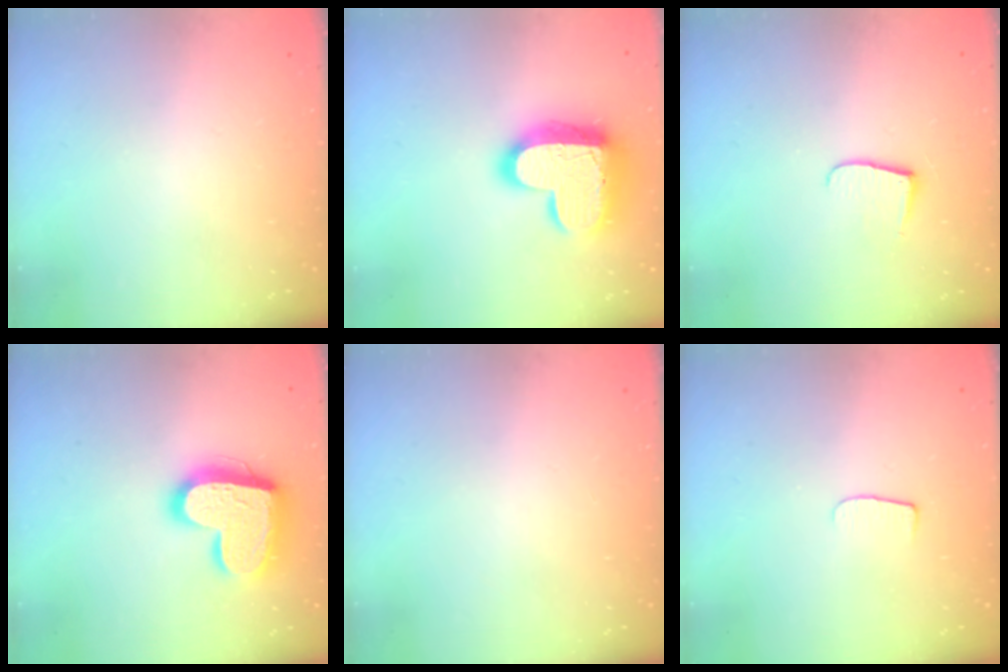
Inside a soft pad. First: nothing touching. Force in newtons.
{"total": 17.8, "press": 17.8, "slide": 1.5}
{"total": 6.9, "press": 6.9, "slide": 0.7}
{"total": 18.3, "press": 18.2, "slide": 1.7}
{"total": 0.0}
{"total": 6.0, "press": 6.0, "slide": 0.6}